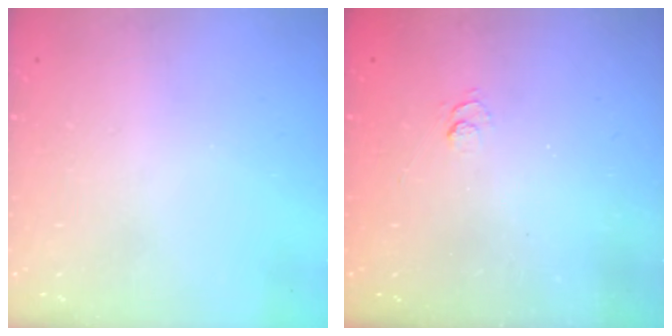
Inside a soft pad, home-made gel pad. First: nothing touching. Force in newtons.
{"total": 2.7, "press": 2.2, "slide": 1.5}